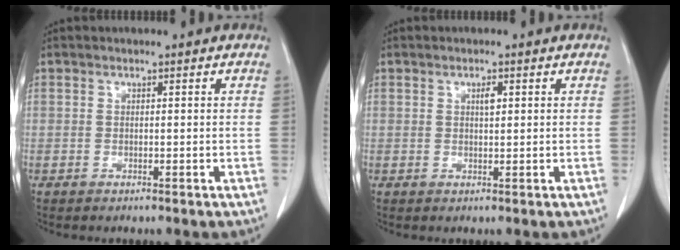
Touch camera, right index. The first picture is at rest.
{"total": 1.3, "force": [0.5, 0.4, 1.1], "torque": [-0.021, 0.000, 0.009]}